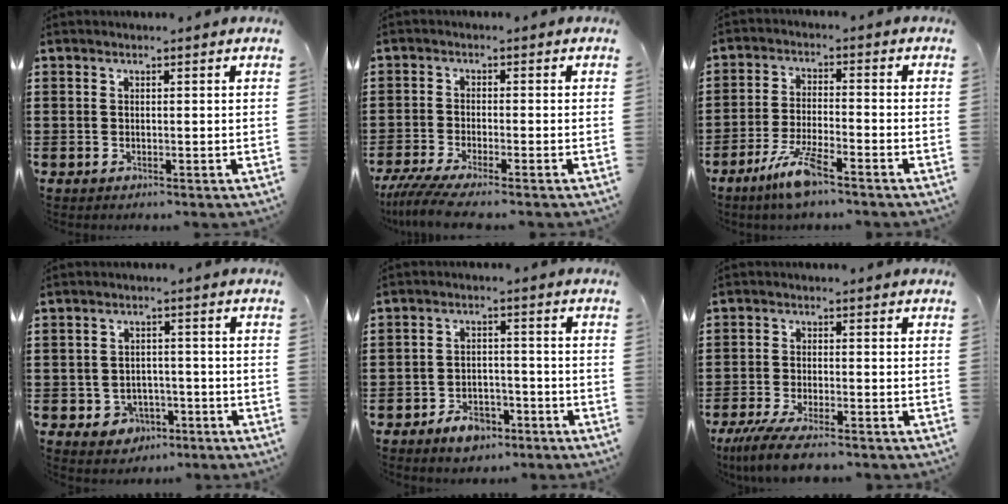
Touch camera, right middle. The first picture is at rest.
{"total": 3.8, "force": [-3.1, 0.0, 2.1], "torque": [-0.057, -0.017, -0.065]}
{"total": 6.7, "force": [-4.5, 1.0, 4.9], "torque": [-0.117, -0.012, -0.086]}
{"total": 3.3, "force": [-2.1, 2.4, 0.7], "torque": [-0.021, 0.004, -0.046]}
{"total": 4.3, "force": [-3.3, 2.2, 1.8], "torque": [-0.028, 0.011, -0.063]}
{"total": 4.8, "force": [-4.1, 0.3, 2.5], "torque": [-0.063, -0.015, -0.081]}